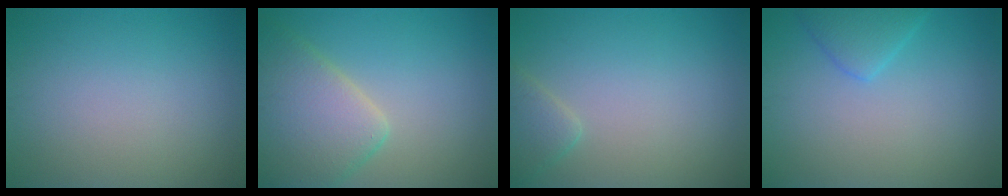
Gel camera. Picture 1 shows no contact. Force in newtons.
{"total": 6.5, "press": 6.5, "slide": 0.6}
{"total": 1.9, "press": 1.9, "slide": 0.1}
{"total": 2.3, "press": 2.3, "slide": 0.3}